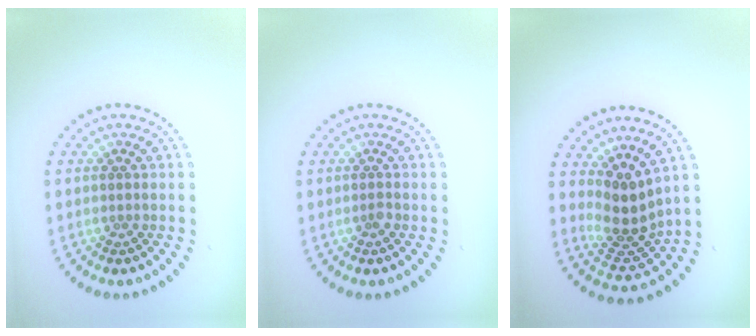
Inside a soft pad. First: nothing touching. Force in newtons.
{"total": 0.8, "press": 0.6, "slide": 0.5}
{"total": 3.9, "press": 3.1, "slide": 2.4}